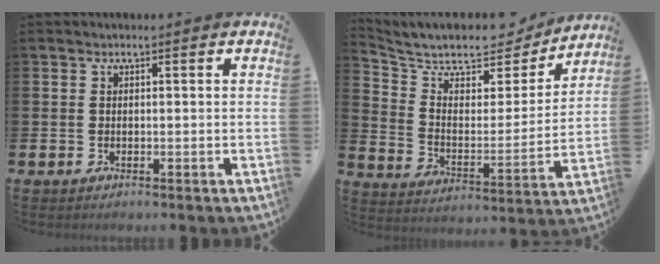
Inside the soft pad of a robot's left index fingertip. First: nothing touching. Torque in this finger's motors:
{"motor_torque": [1.09, -1.04, 0.54, 0.06]}